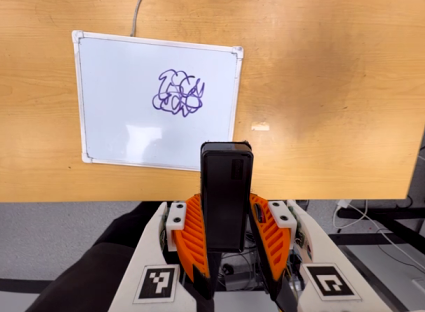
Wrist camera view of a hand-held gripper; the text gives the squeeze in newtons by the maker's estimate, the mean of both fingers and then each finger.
{"total": 4.1, "left": 2.6, "right": 5.7}